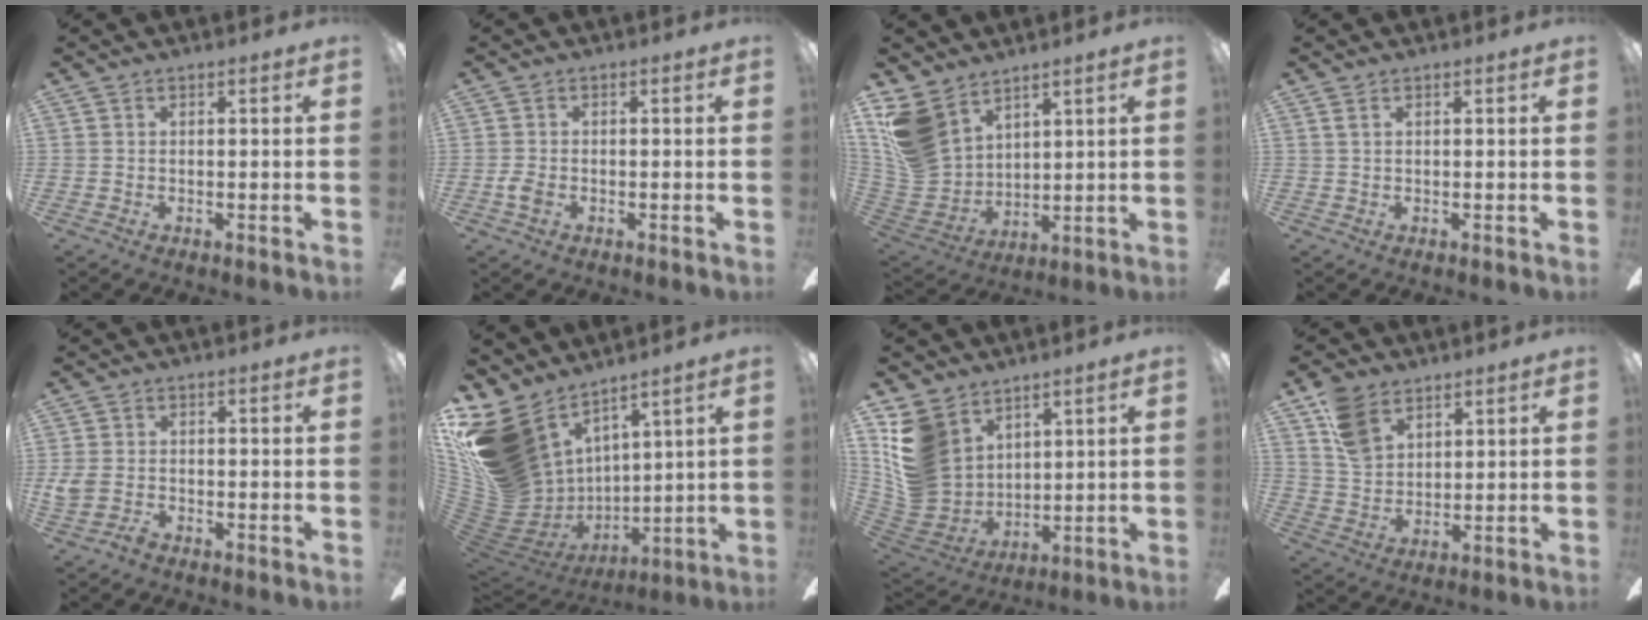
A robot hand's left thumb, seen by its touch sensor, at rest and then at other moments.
{"total": 2.6, "force": [-1.2, 1.4, 1.9], "torque": [-0.045, -0.001, -0.023]}
{"total": 14.6, "force": [8.5, 9.7, 6.8], "torque": [-0.172, -0.036, 0.171]}
{"total": 0.8, "force": [0.3, 0.4, 0.6], "torque": [-0.013, 0.005, 0.005]}
{"total": 3.8, "force": [-2.1, 2.2, 2.2], "torque": [-0.055, 0.004, -0.042]}
{"total": 21.4, "force": [10.1, 14.8, 11.8], "torque": [-0.235, -0.092, 0.225]}
{"total": 14.5, "force": [6.8, 11.1, 6.3], "torque": [-0.176, -0.042, 0.137]}
{"total": 10.1, "force": [6.3, 6.3, 4.6], "torque": [-0.087, -0.017, 0.122]}